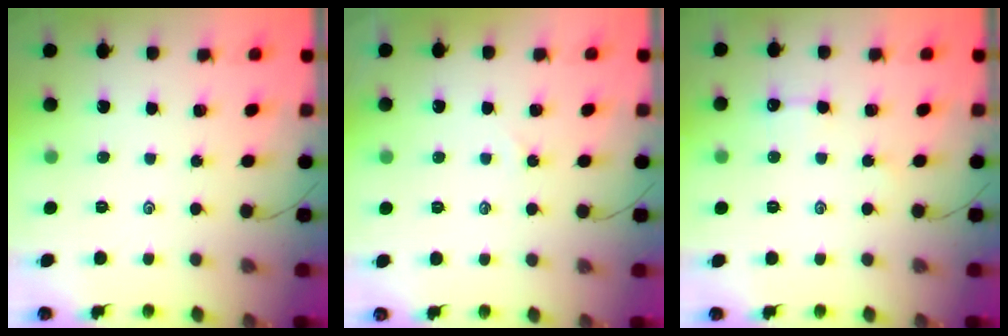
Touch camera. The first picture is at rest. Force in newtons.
{"total": 1.7, "press": 1.7, "slide": 0.3}
{"total": 3.0, "press": 3.0, "slide": 0.4}